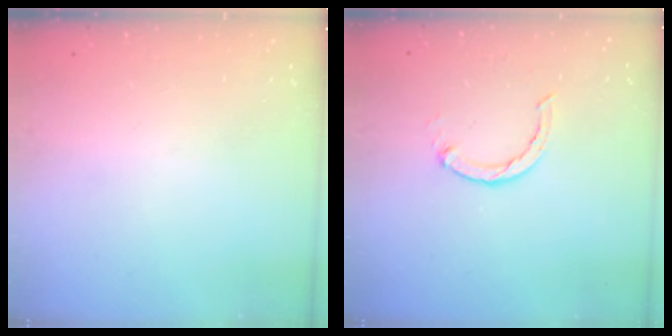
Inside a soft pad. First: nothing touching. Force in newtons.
{"total": 3.0, "press": 3.0, "slide": 0.4}